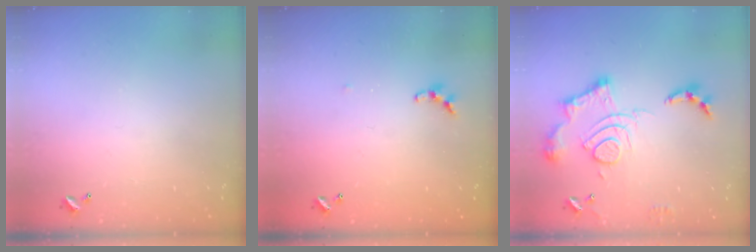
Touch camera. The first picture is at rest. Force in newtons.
{"total": 5.5, "press": 5.5, "slide": 0.6}
{"total": 16.5, "press": 16.4, "slide": 1.7}